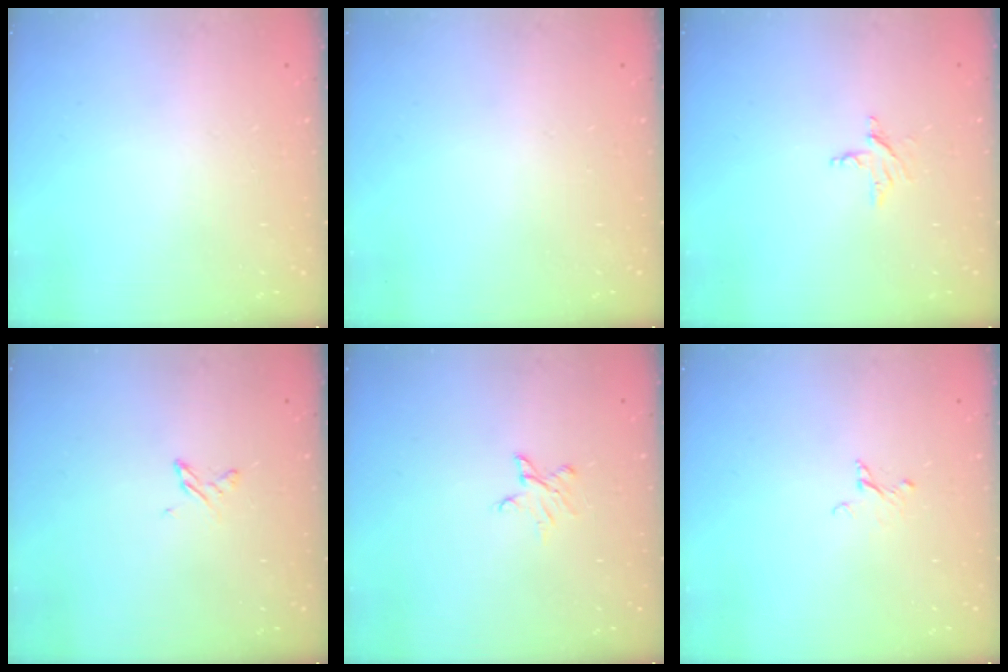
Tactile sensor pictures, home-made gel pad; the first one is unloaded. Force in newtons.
{"total": 0.0}
{"total": 3.5, "press": 3.5, "slide": 0.3}
{"total": 3.0, "press": 2.9, "slide": 0.4}
{"total": 4.3, "press": 4.3, "slide": 0.3}
{"total": 2.2, "press": 2.2, "slide": 0.1}